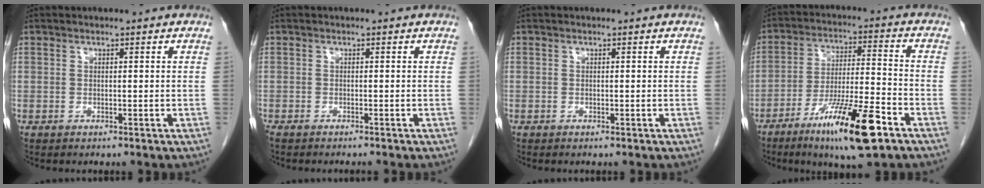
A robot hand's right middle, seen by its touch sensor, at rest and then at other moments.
{"total": 2.3, "force": [-2.1, 0.1, 1.0], "torque": [-0.017, -0.005, -0.030]}
{"total": 0.0}
{"total": 14.6, "force": [-8.3, 1.3, 11.9], "torque": [-0.213, -0.026, -0.140]}